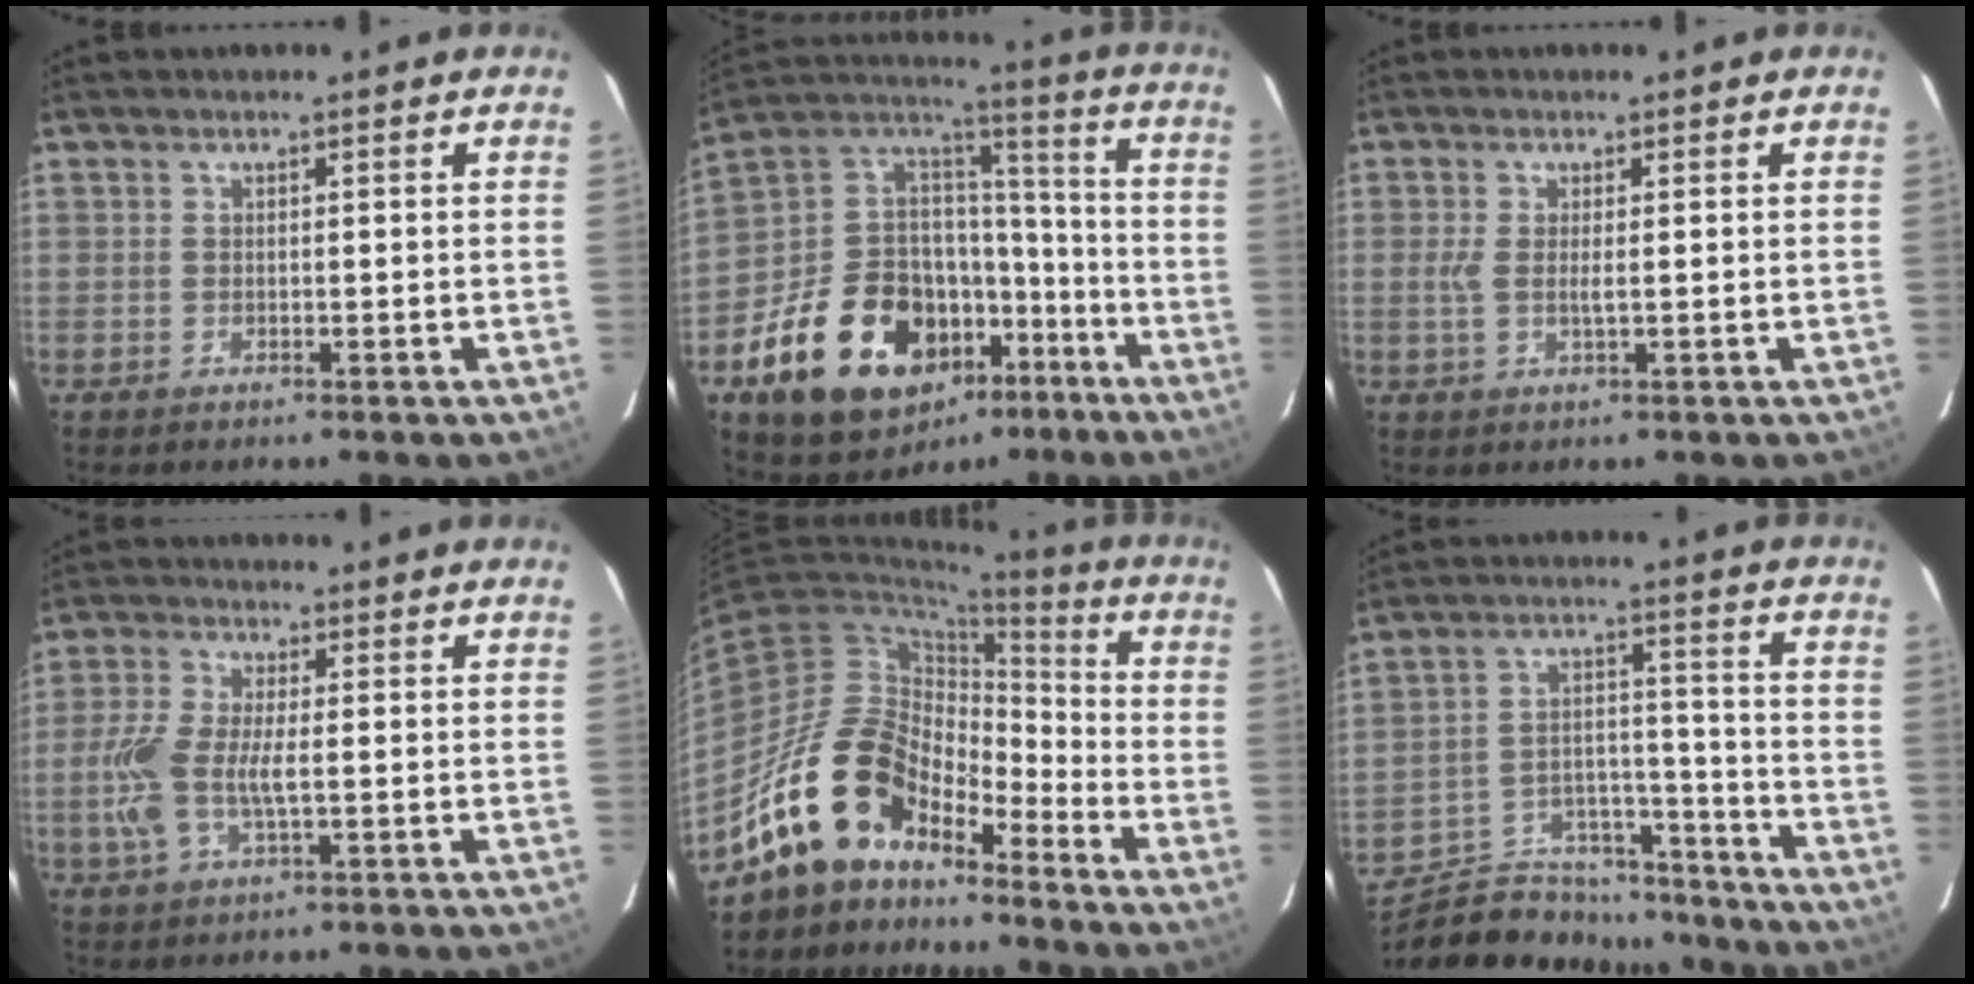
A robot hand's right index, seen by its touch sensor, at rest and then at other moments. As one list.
[{"total": 26.1, "force": [-12.8, 17.0, 15.1], "torque": [-0.325, 0.034, -0.189]}, {"total": 2.6, "force": [0.1, 0.4, 2.6], "torque": [-0.055, -0.001, -0.001]}, {"total": 8.5, "force": [-1.1, 3.2, 7.8], "torque": [-0.177, 0.001, -0.021]}, {"total": 14.9, "force": [-11.4, 7.1, 6.6], "torque": [-0.122, 0.018, -0.210]}, {"total": 17.5, "force": [-15.2, 7.5, 4.3], "torque": [-0.098, 0.042, -0.225]}]